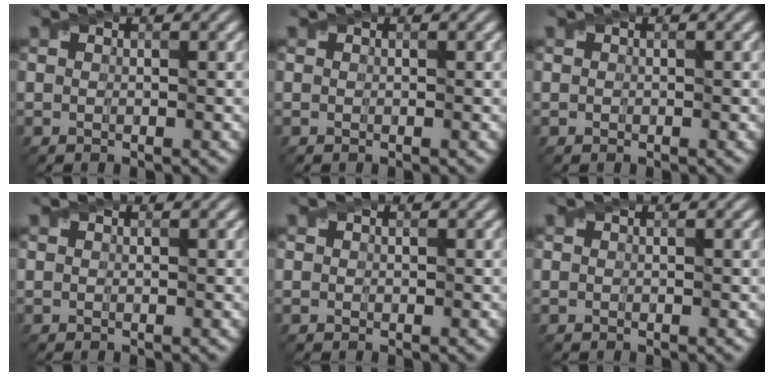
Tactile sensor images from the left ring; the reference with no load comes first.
{"total": 0.0}
{"total": 0.0}
{"total": 0.0}
{"total": 0.0}
{"total": 0.0}